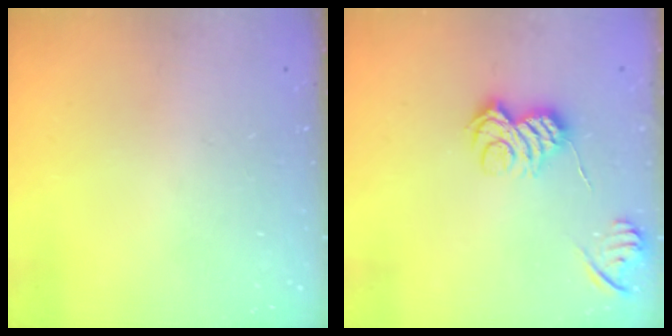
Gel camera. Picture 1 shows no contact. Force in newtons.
{"total": 8.5, "press": 8.5, "slide": 0.6}